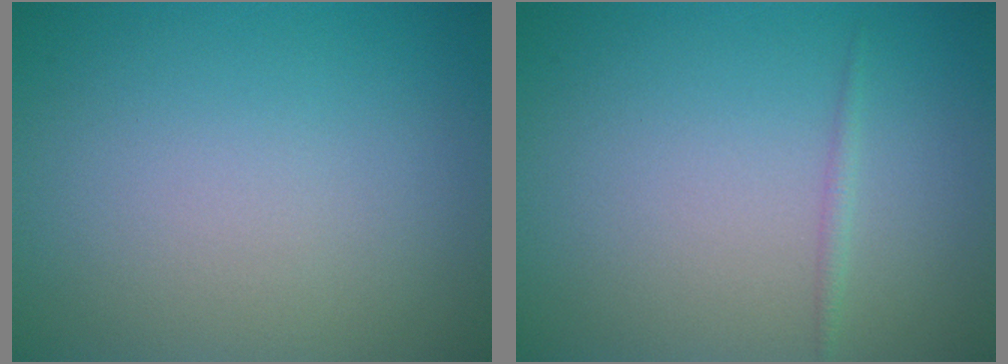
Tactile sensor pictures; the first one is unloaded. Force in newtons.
{"total": 0.7, "press": 0.7, "slide": 0.1}